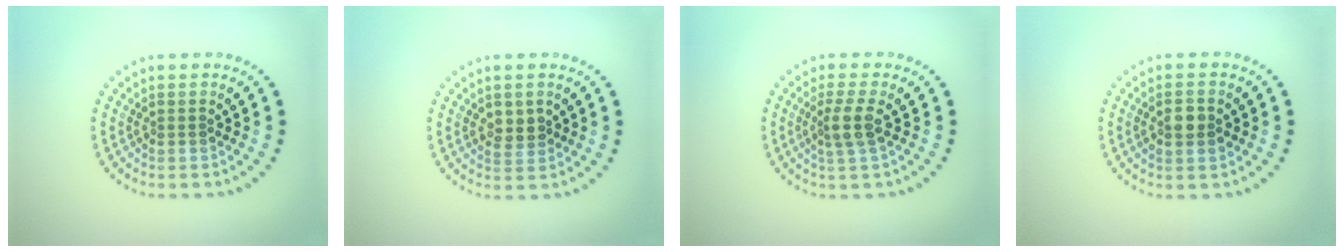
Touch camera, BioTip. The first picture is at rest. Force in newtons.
{"total": 1.9, "press": 1.8, "slide": 0.6}
{"total": 2.3, "press": 1.9, "slide": 1.4}
{"total": 2.5, "press": 2.5, "slide": 0.2}